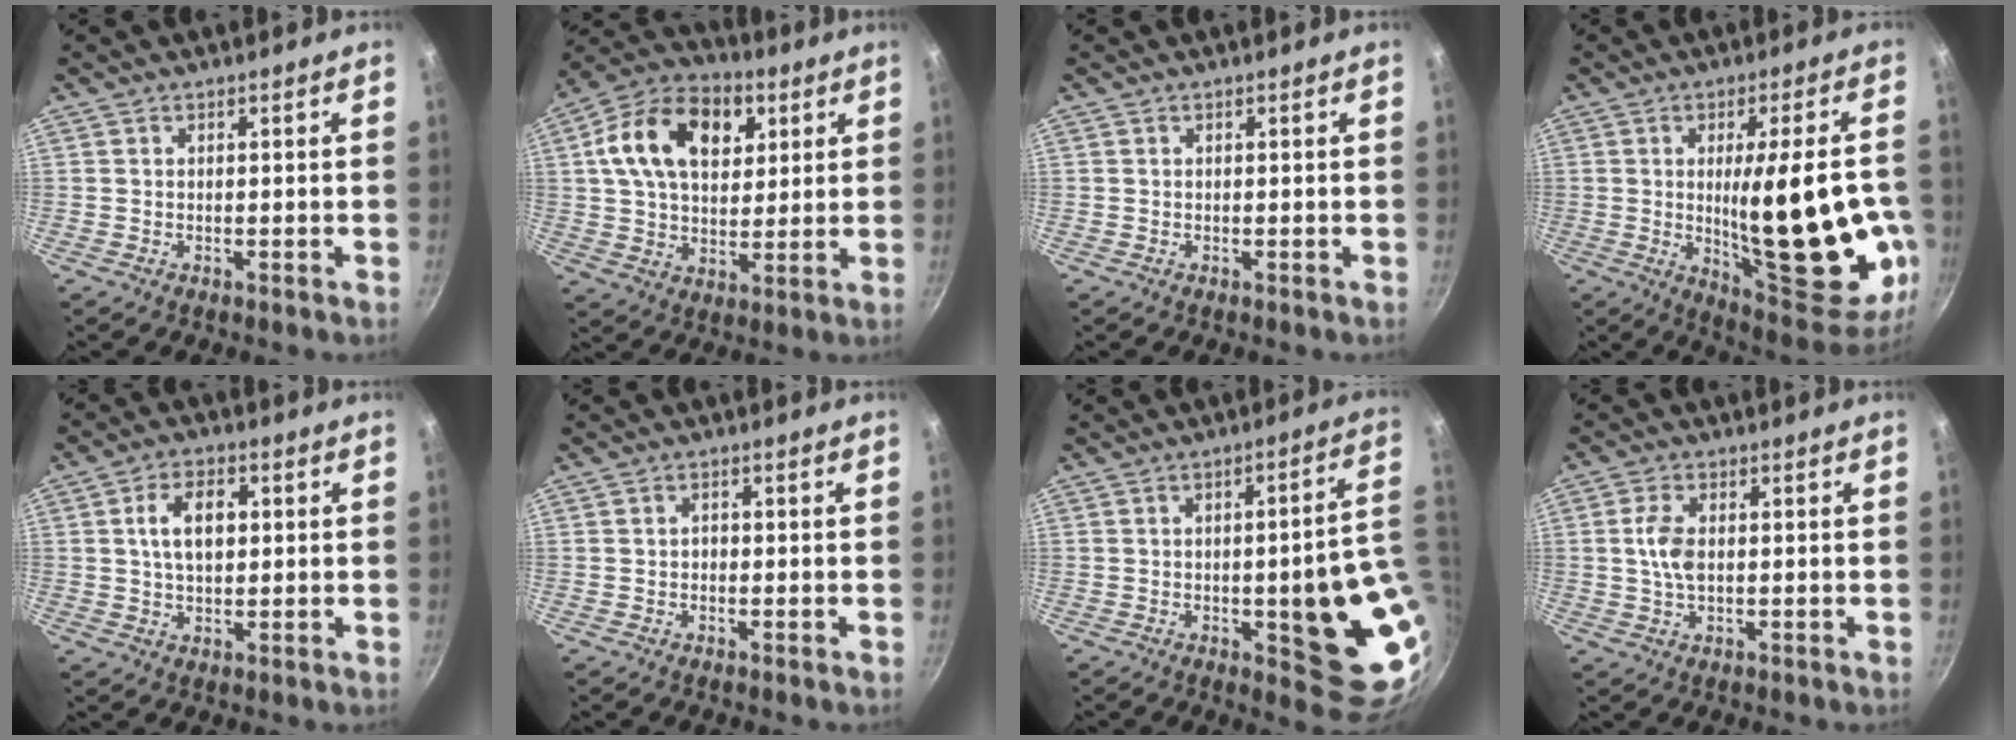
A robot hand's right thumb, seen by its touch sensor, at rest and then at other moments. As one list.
[{"total": 18.2, "force": [5.8, 12.0, 12.3], "torque": [-0.182, 0.005, 0.086]}, {"total": 0.0}, {"total": 25.4, "force": [-2.9, 7.8, 24.0], "torque": [-0.306, -0.018, -0.020]}, {"total": 7.8, "force": [1.3, 4.7, 6.0], "torque": [-0.086, 0.009, 0.020]}, {"total": 1.2, "force": [-0.2, 1.0, 0.7], "torque": [-0.010, 0.005, -0.005]}, {"total": 18.7, "force": [-1.8, 5.8, 17.6], "torque": [-0.168, 0.000, -0.020]}, {"total": 5.1, "force": [0.3, 2.8, 4.2], "torque": [-0.083, 0.006, 0.004]}]